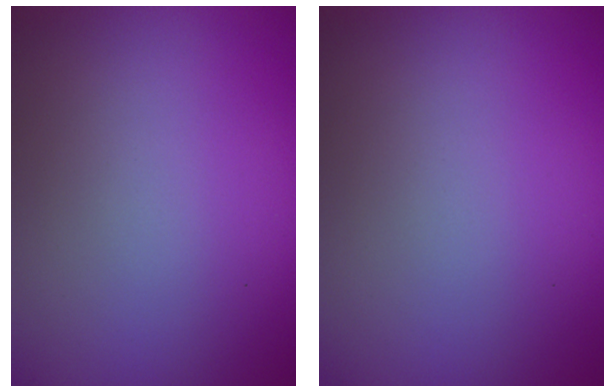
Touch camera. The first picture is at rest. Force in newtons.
{"total": 0.0}